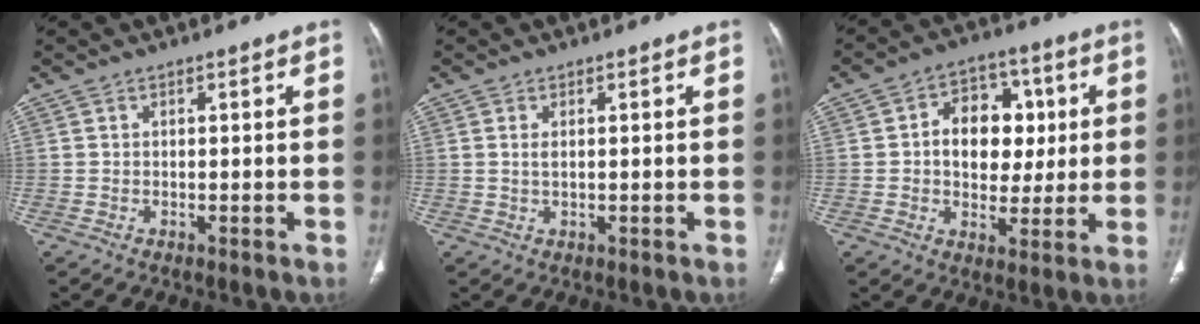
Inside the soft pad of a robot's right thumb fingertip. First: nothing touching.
{"total": 1.5, "force": [0.3, 0.6, 1.3], "torque": [-0.030, -0.001, 0.010]}
{"total": 12.7, "force": [1.5, 9.5, 8.4], "torque": [-0.072, 0.012, 0.023]}